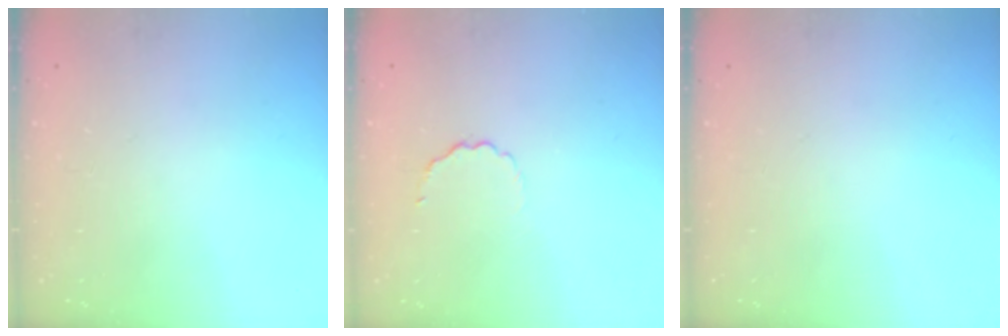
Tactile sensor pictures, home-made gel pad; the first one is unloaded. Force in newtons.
{"total": 2.7, "press": 2.5, "slide": 0.9}
{"total": 0.0}